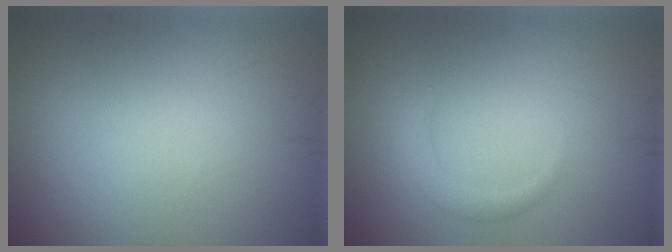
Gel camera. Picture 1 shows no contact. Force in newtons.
{"total": 1.6, "press": 1.6, "slide": 0.1}